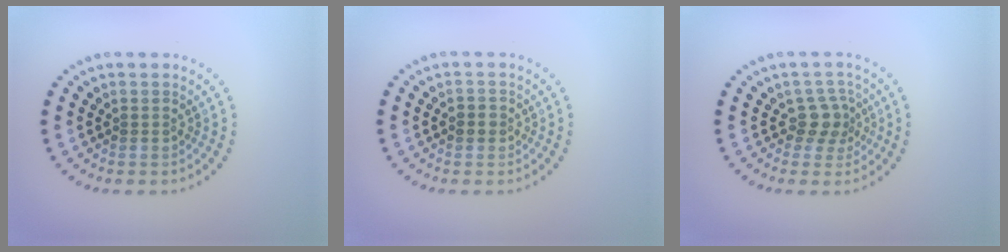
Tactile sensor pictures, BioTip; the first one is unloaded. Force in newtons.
{"total": 1.2, "press": 1.2, "slide": 0.3}
{"total": 2.4, "press": 1.9, "slide": 1.6}